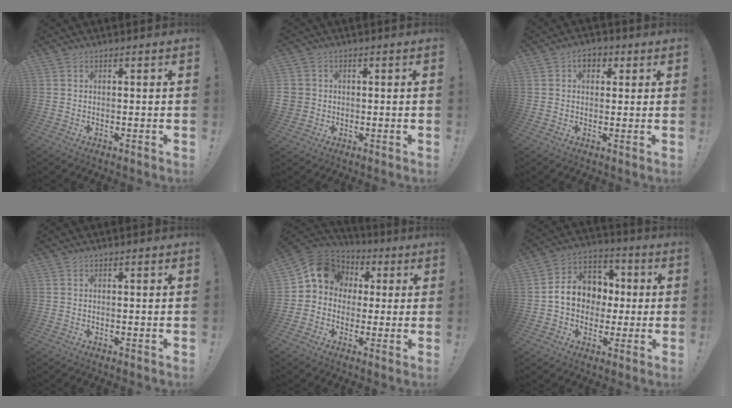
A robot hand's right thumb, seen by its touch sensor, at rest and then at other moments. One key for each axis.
{"total": 3.5, "fx": 0.3, "fy": 3.4, "fz": 1.0, "tx": -0.021, "ty": 0.001, "tz": 0.006}
{"total": 4.7, "fx": 1.5, "fy": 3.5, "fz": 2.7, "tx": -0.026, "ty": 0.001, "tz": 0.024}
{"total": 0.0}
{"total": 12.9, "fx": 3.1, "fy": 11.0, "fz": 6.1, "tx": -0.079, "ty": 0.001, "tz": 0.065}
{"total": 13.1, "fx": 0.0, "fy": 11.5, "fz": 6.3, "tx": -0.084, "ty": 0.011, "tz": 0.010}